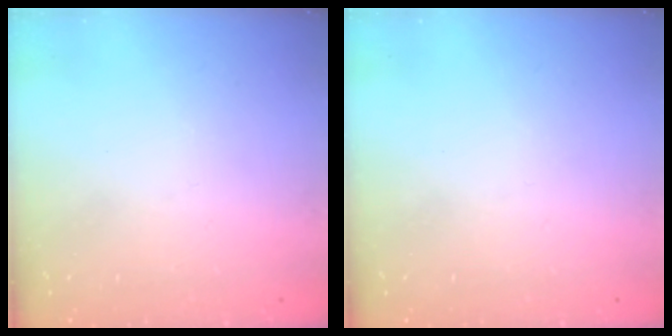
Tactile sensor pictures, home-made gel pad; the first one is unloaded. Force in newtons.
{"total": 0.0}